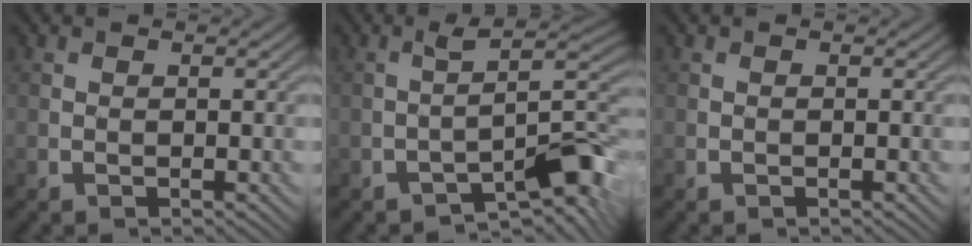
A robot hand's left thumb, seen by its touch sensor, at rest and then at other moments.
{"total": 8.4, "force": [-4.4, 2.6, 6.7], "torque": [-0.088, 0.003, -0.071]}
{"total": 0.0}